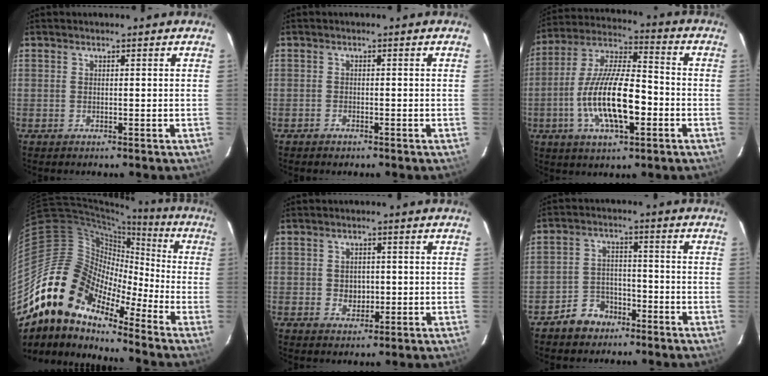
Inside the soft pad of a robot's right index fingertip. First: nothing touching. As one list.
[{"total": 1.2, "force": [-0.9, 0.7, 0.2], "torque": [-0.008, 0.003, -0.016]}, {"total": 16.5, "force": [-4.7, 5.5, 14.9], "torque": [-0.292, -0.004, -0.086]}, {"total": 15.3, "force": [-11.5, 7.2, 6.9], "torque": [-0.111, 0.009, -0.236]}, {"total": 3.5, "force": [-0.3, 3.0, 1.7], "torque": [-0.028, 0.002, 0.000]}, {"total": 6.5, "force": [-4.6, 4.4, 1.4], "torque": [-0.042, 0.021, -0.070]}]